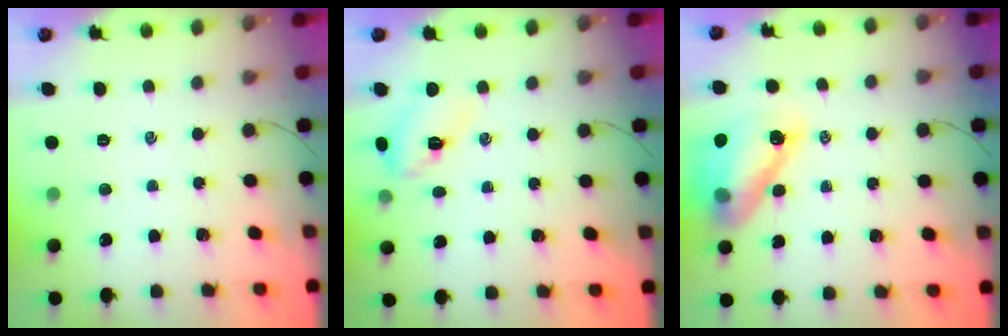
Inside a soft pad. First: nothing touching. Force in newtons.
{"total": 8.1, "press": 8.1, "slide": 0.8}
{"total": 14.2, "press": 13.6, "slide": 4.1}